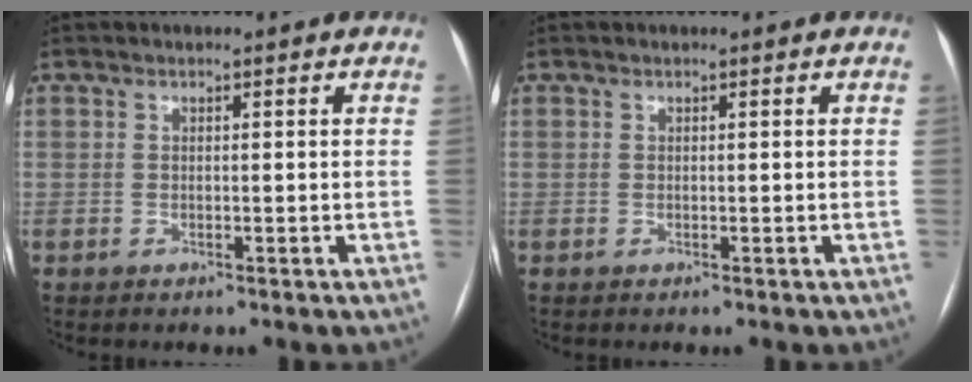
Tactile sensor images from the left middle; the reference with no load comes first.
{"total": 0.0}